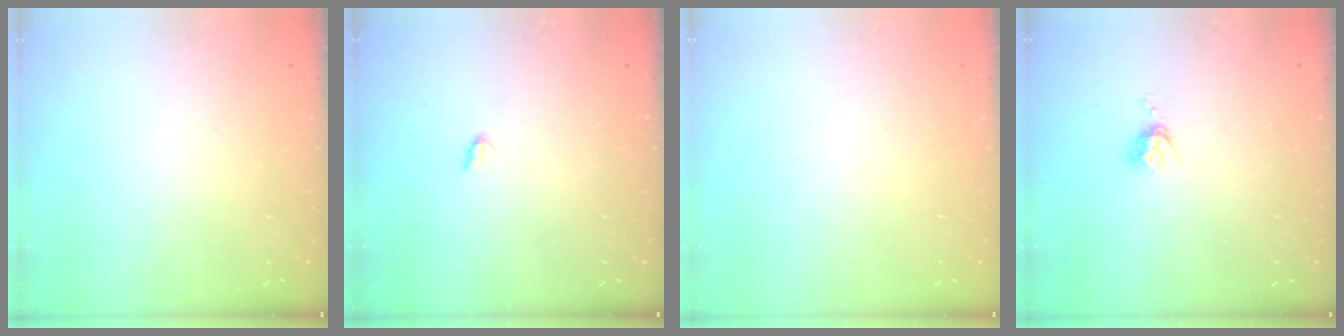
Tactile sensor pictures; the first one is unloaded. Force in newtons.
{"total": 1.9, "press": 1.9, "slide": 0.3}
{"total": 0.0}
{"total": 4.0, "press": 3.9, "slide": 0.6}